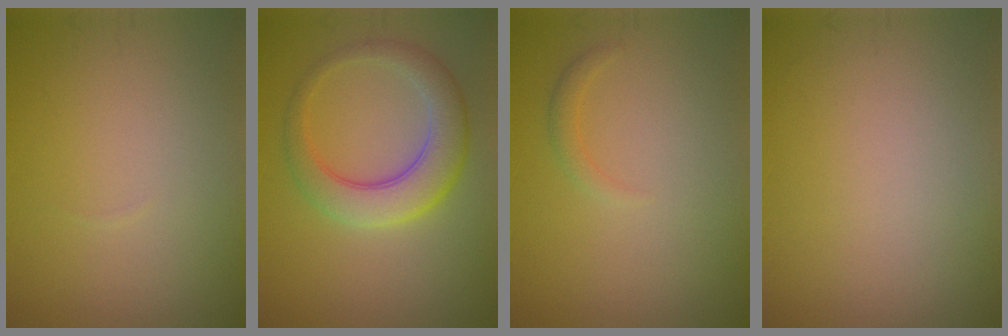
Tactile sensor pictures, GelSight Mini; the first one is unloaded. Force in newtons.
{"total": 5.4, "press": 5.4, "slide": 0.1}
{"total": 1.0, "press": 1.0, "slide": 0.0}
{"total": 0.0}